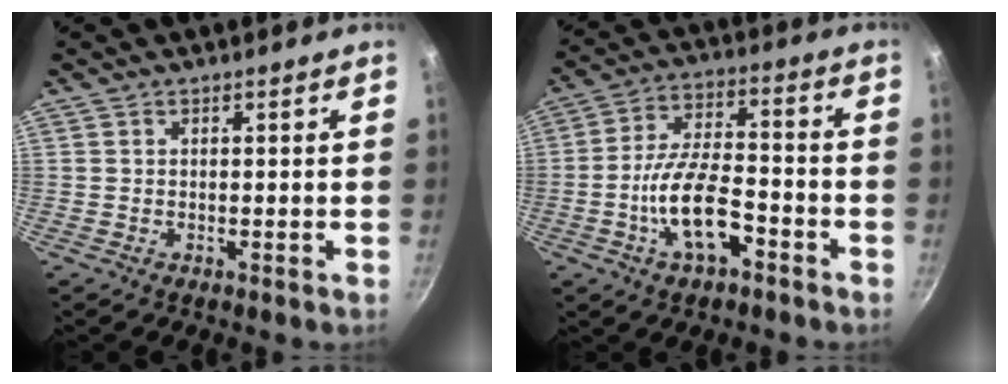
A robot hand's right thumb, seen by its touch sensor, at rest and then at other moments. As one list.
[{"total": 12.6, "force": [-4.8, 5.7, 10.2], "torque": [-0.189, 0.037, -0.087]}]